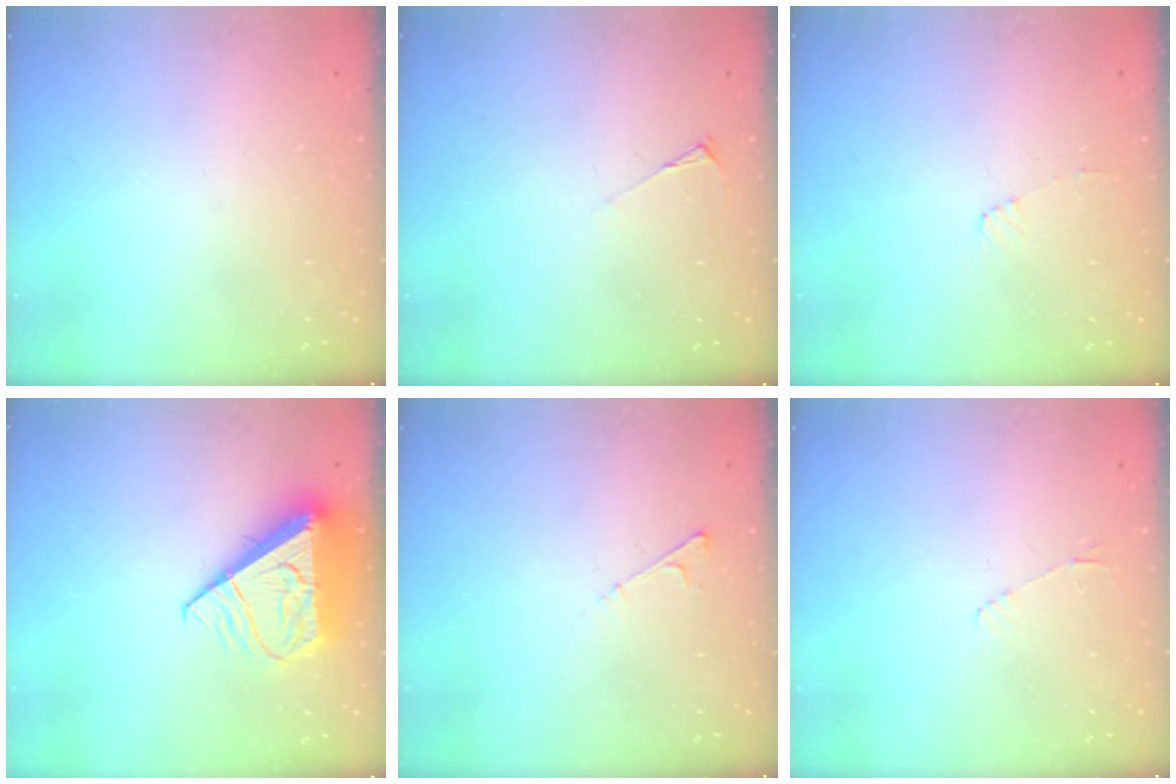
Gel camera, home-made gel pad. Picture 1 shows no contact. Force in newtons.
{"total": 3.6, "press": 3.5, "slide": 0.5}
{"total": 3.9, "press": 3.9, "slide": 0.3}
{"total": 9.5, "press": 9.4, "slide": 1.2}
{"total": 3.7, "press": 3.7, "slide": 0.4}
{"total": 4.0, "press": 4.0, "slide": 0.6}